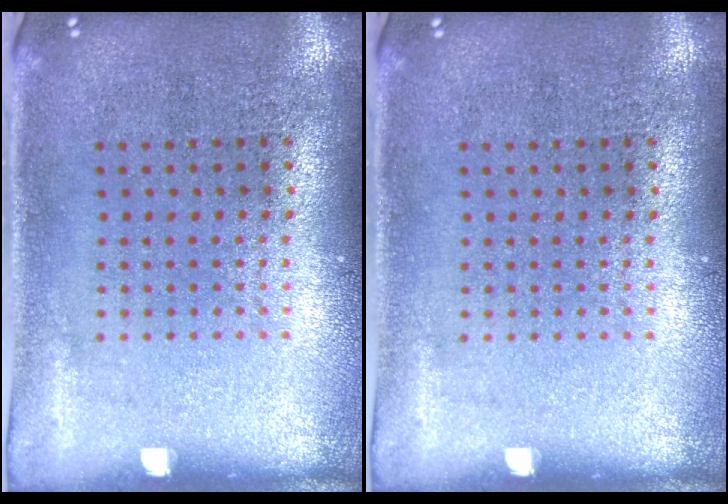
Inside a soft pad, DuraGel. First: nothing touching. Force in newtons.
{"total": 0.0}